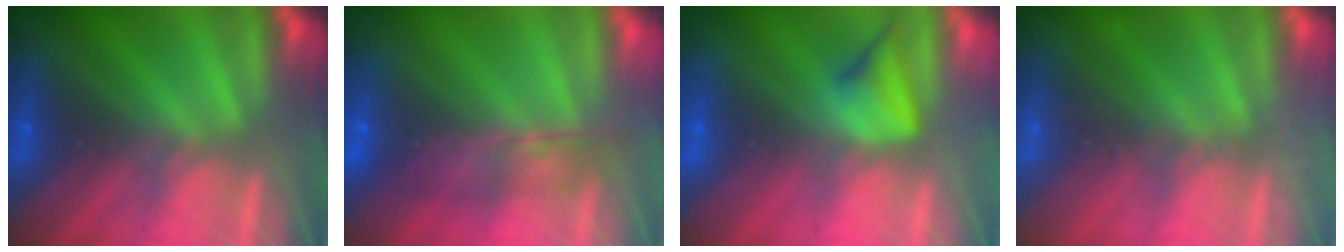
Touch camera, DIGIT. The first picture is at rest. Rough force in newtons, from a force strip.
{"total": 5.6}
{"total": 4.5}
{"total": 2.1}